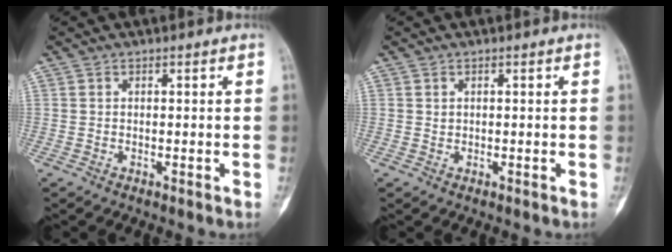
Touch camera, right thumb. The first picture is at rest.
{"total": 0.8, "force": [0.2, 0.7, -0.4], "torque": [0.011, 0.001, 0.005]}